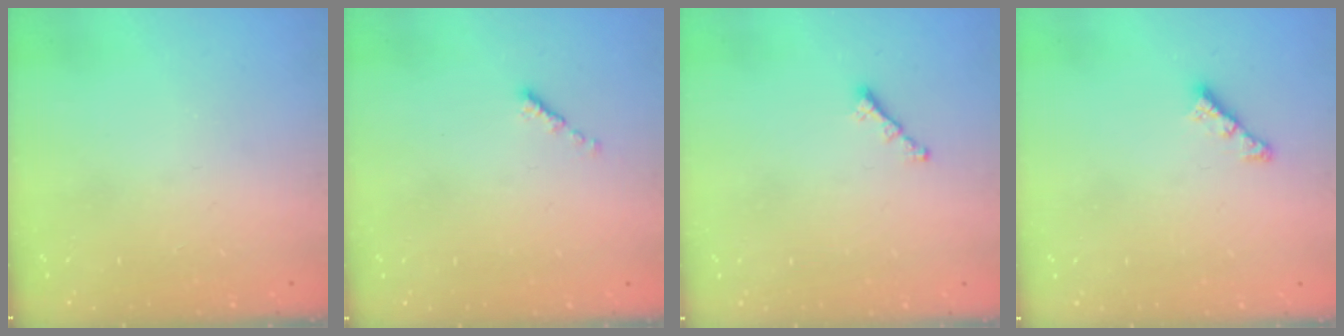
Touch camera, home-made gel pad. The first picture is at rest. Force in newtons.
{"total": 0.0}
{"total": 1.6, "press": 1.5, "slide": 0.5}
{"total": 4.5, "press": 4.4, "slide": 0.7}